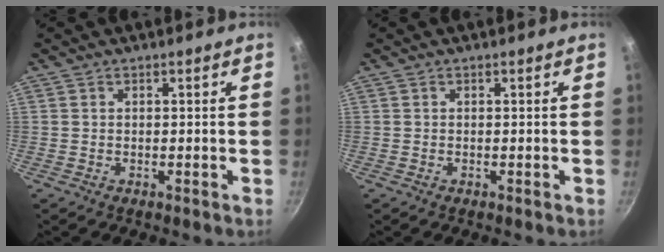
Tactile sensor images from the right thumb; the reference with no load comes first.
{"total": 0.0}